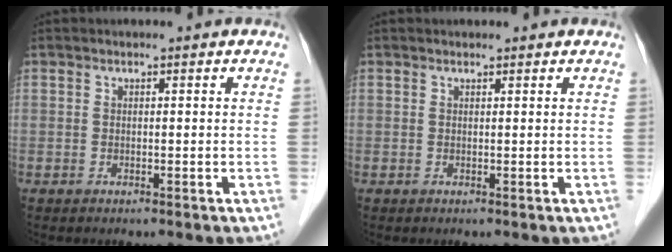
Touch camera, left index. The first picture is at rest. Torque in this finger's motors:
{"motor_torque": [0.27, -0.22, 0.00, -0.01]}